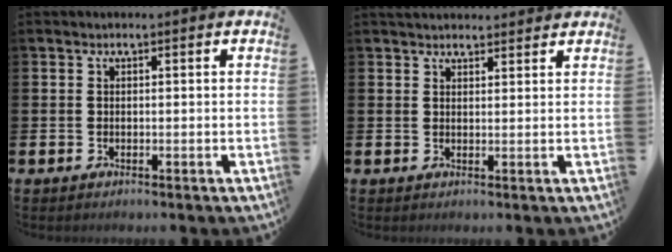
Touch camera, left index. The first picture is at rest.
{"total": 2.4, "force": [2.3, 0.7, 0.1], "torque": [0.005, -0.010, 0.041]}